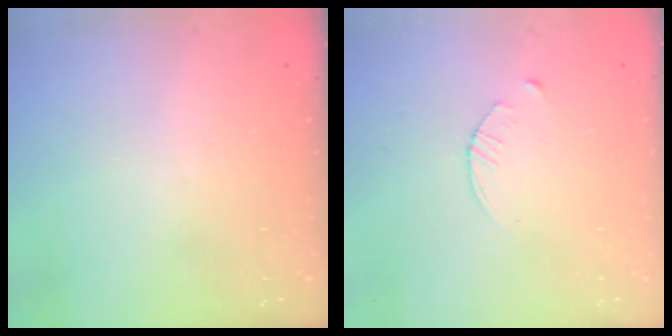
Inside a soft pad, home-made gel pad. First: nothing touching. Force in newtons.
{"total": 2.9, "press": 2.9, "slide": 0.4}